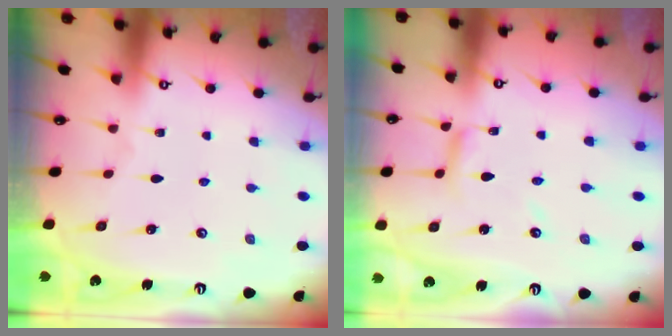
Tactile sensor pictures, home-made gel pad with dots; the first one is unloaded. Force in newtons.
{"total": 5.5, "press": 5.5, "slide": 0.4}